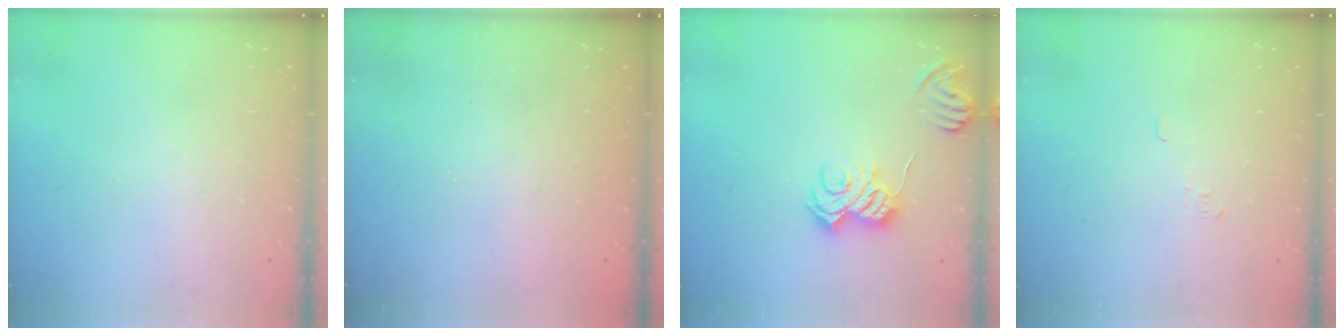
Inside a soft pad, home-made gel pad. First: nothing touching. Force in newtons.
{"total": 2.4, "press": 2.3, "slide": 0.7}
{"total": 9.1, "press": 9.1, "slide": 0.6}
{"total": 2.1, "press": 2.1, "slide": 0.3}